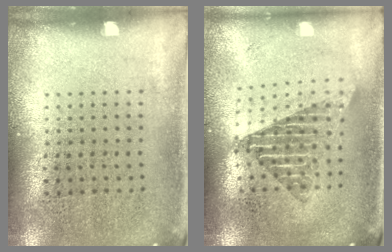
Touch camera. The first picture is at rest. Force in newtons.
{"total": 1.7, "press": 1.4, "slide": 1.0}